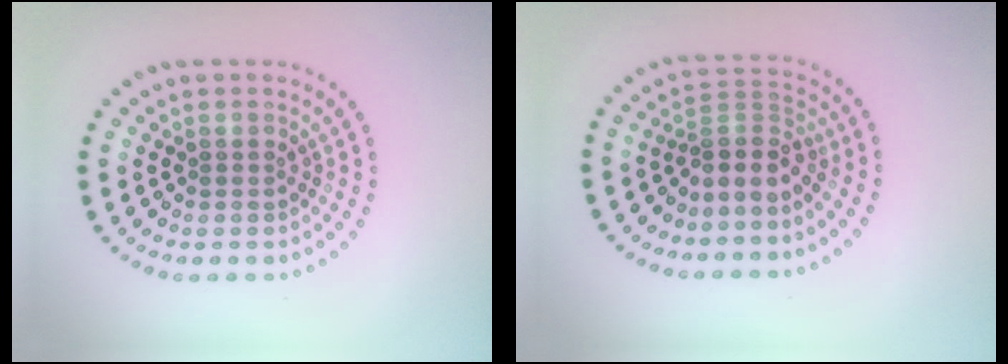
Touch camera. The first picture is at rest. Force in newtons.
{"total": 3.1, "press": 2.4, "slide": 2.0}